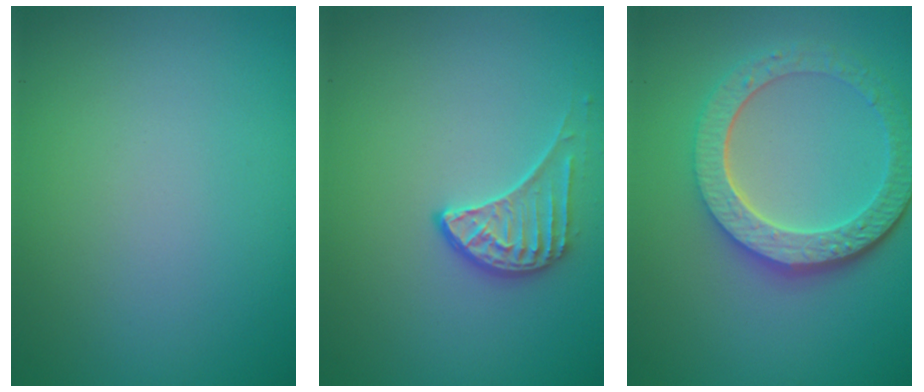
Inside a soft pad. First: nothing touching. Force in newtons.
{"total": 2.0, "press": 1.5, "slide": 1.3}
{"total": 6.0, "press": 4.5, "slide": 4.0}